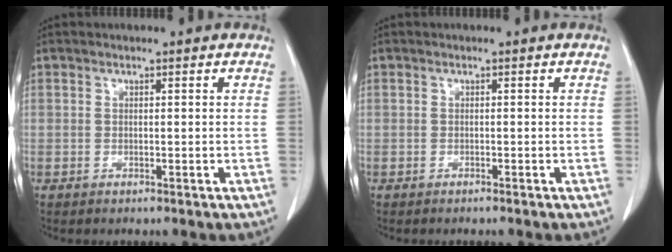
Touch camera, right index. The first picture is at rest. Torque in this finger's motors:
{"motor_torque": [0.02, -0.04, -0.12, -0.04]}